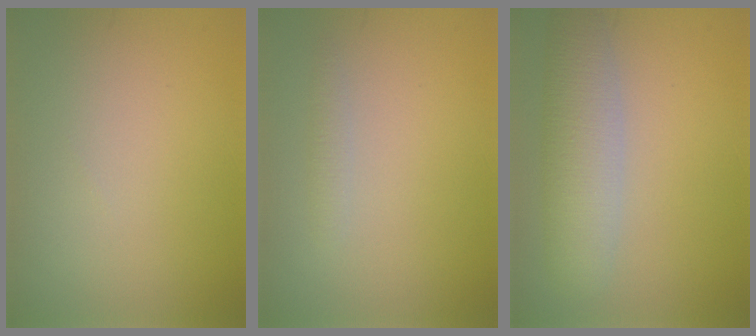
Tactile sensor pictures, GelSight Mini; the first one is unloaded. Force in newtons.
{"total": 0.8, "press": 0.8, "slide": 0.0}
{"total": 5.1, "press": 5.1, "slide": 0.3}